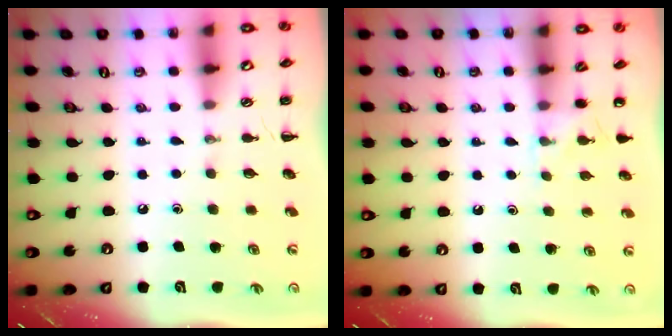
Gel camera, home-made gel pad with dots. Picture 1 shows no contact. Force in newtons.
{"total": 4.0, "press": 3.7, "slide": 1.3}